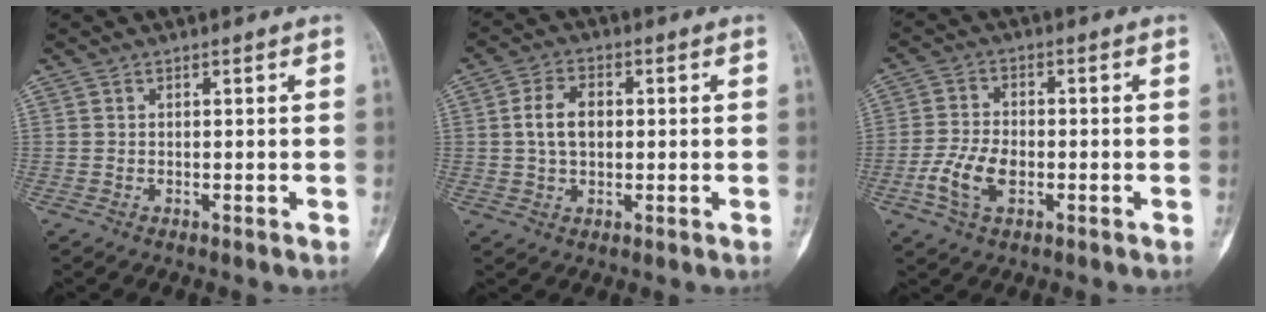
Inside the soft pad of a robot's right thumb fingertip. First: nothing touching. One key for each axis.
{"total": 6.2, "fx": 0.5, "fy": 4.1, "fz": 4.7, "tx": -0.082, "ty": 0.011, "tz": 0.007}
{"total": 7.1, "fx": -2.3, "fy": 4.0, "fz": 5.4, "tx": -0.114, "ty": 0.009, "tz": -0.048}